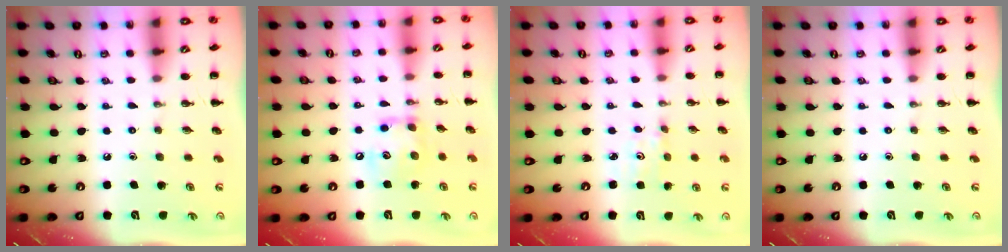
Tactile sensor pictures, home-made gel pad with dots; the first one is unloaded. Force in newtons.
{"total": 10.4, "press": 10.4, "slide": 0.6}
{"total": 1.5, "press": 1.4, "slide": 0.5}
{"total": 0.0}